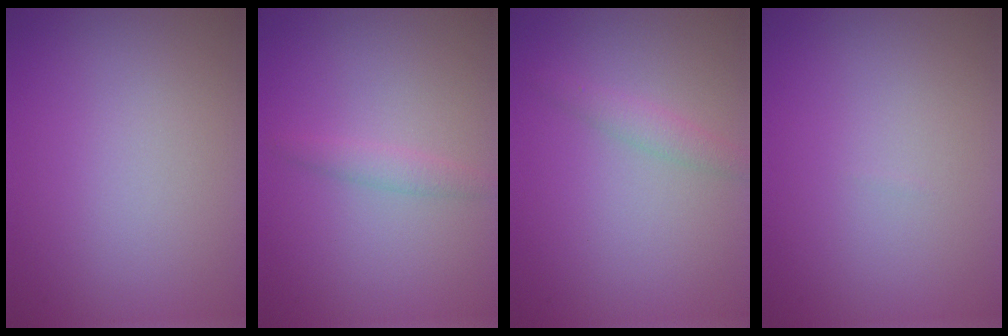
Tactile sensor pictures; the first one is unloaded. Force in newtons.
{"total": 1.4, "press": 1.4, "slide": 0.1}
{"total": 1.4, "press": 1.4, "slide": 0.0}
{"total": 0.0}